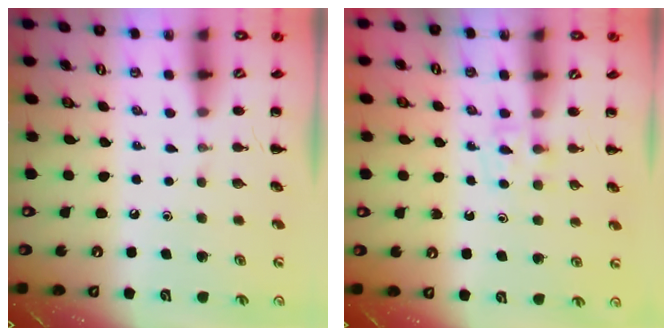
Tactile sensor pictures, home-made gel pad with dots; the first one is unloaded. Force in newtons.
{"total": 4.1, "press": 3.9, "slide": 1.4}